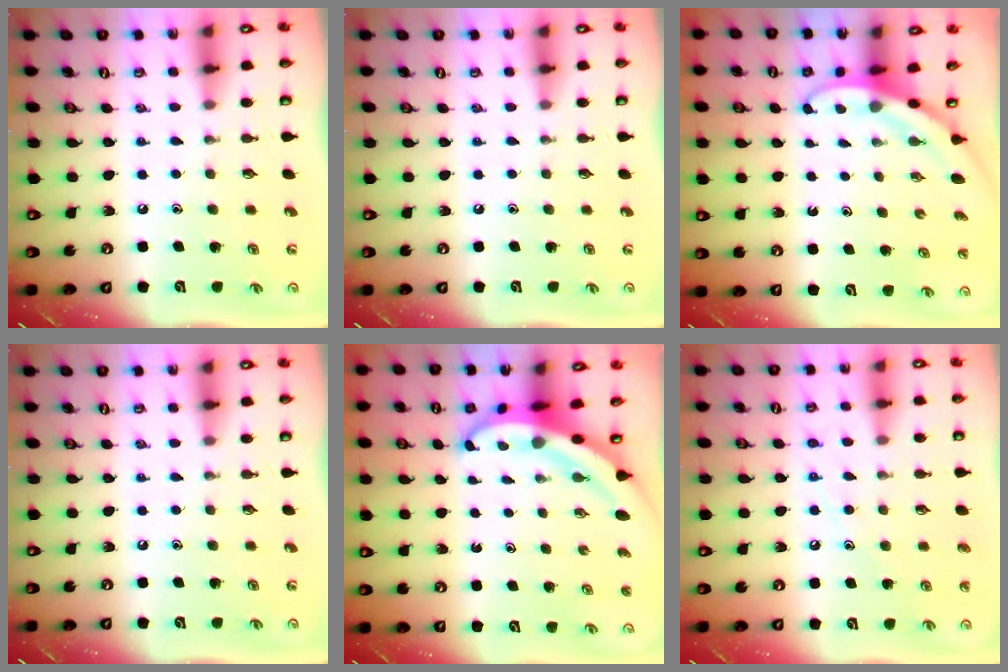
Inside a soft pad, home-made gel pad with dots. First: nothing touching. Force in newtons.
{"total": 0.0}
{"total": 3.0, "press": 3.0, "slide": 0.1}
{"total": 0.0}
{"total": 5.3, "press": 5.2, "slide": 0.7}
{"total": 7.6, "press": 7.6, "slide": 0.4}